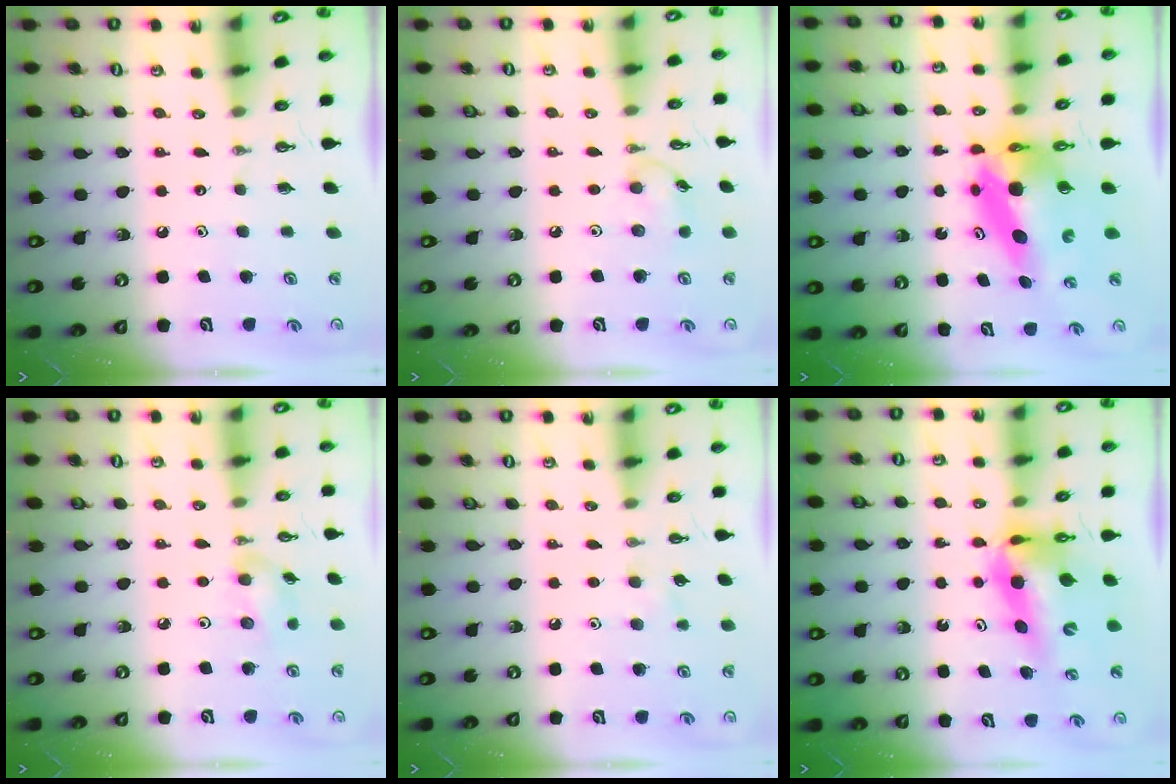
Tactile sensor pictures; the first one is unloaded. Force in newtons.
{"total": 7.2, "press": 7.2, "slide": 0.8}
{"total": 9.2, "press": 9.2, "slide": 0.9}
{"total": 7.3, "press": 6.9, "slide": 2.3}
{"total": 6.8, "press": 5.2, "slide": 4.2}
{"total": 10.2, "press": 10.2, "slide": 1.1}